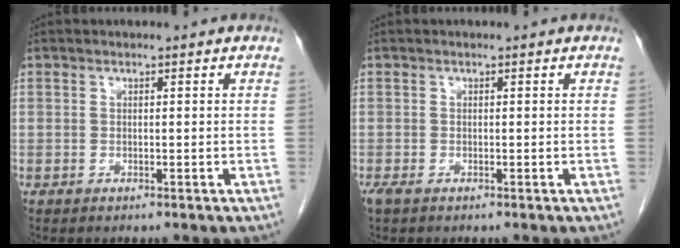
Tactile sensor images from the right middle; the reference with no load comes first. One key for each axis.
{"total": 1.1, "fx": -0.8, "fy": 0.4, "fz": 0.8, "tx": -0.015, "ty": -0.003, "tz": -0.012}